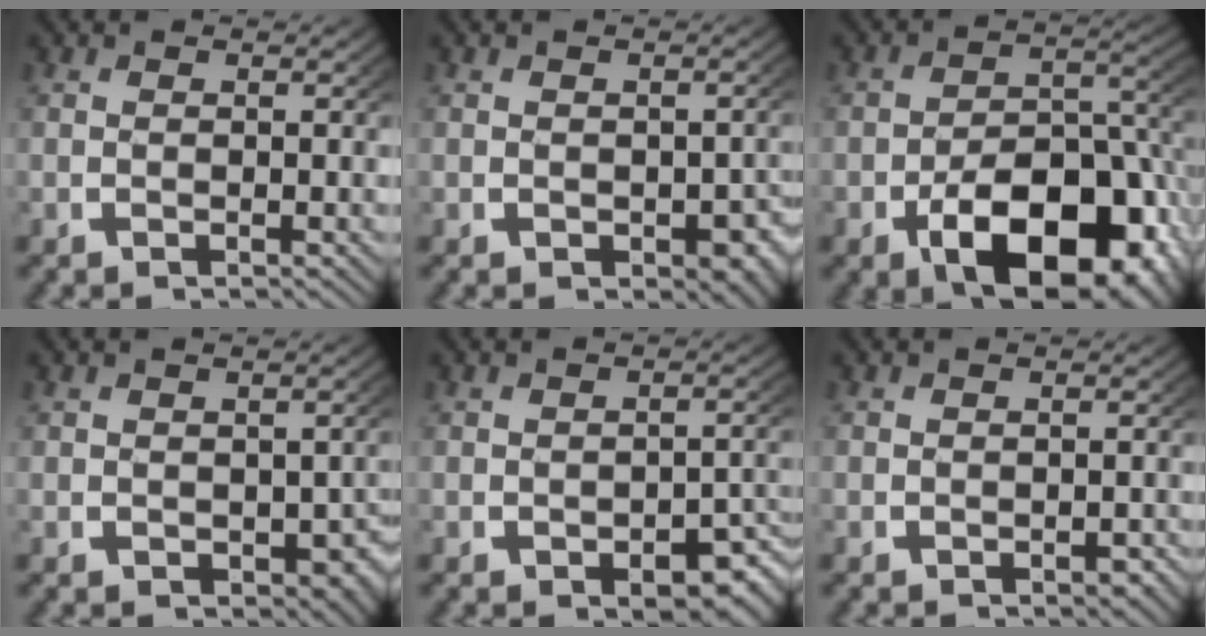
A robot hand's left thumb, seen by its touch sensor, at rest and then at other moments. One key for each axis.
{"total": 2.7, "fx": -0.7, "fy": 2.0, "fz": 1.7, "tx": -0.021, "ty": -0.019, "tz": 0.001}
{"total": 13.1, "fx": -4.4, "fy": 7.7, "fz": 9.7, "tx": -0.151, "ty": -0.047, "tz": -0.044}
{"total": 3.0, "fx": -0.4, "fy": 2.3, "fz": 1.8, "tx": -0.021, "ty": -0.021, "tz": 0.011}
{"total": 4.0, "fx": -1.5, "fy": 2.4, "fz": 2.9, "tx": -0.037, "ty": -0.021, "tz": -0.010}
{"total": 0.8, "fx": -0.4, "fy": 0.5, "fz": 0.4, "tx": -0.006, "ty": -0.006, "tz": -0.004}